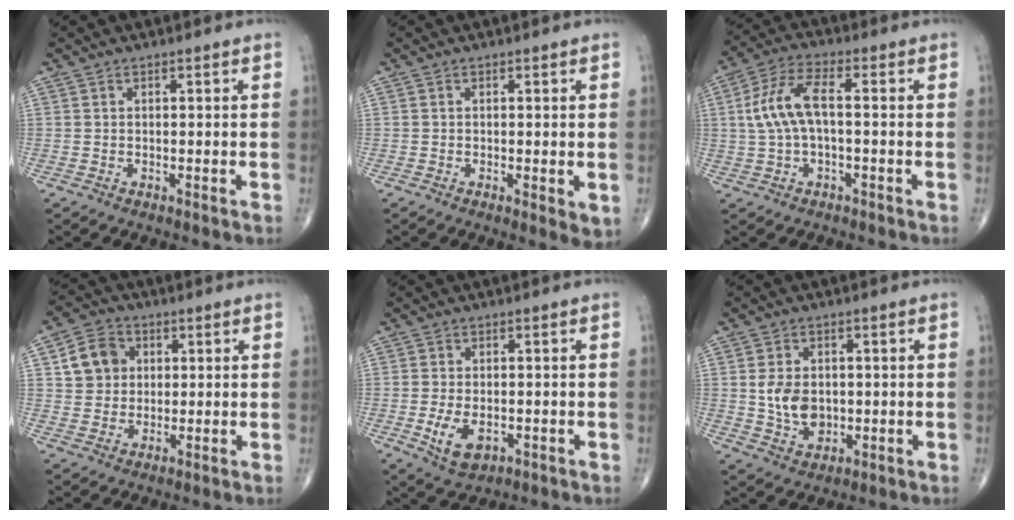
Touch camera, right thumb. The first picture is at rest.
{"total": 3.0, "force": [-0.3, 1.0, 2.8], "torque": [-0.043, -0.011, -0.007]}
{"total": 9.2, "force": [0.4, 3.9, 8.3], "torque": [-0.186, 0.030, 0.005]}
{"total": 8.0, "force": [1.9, 6.9, 3.5], "torque": [-0.036, 0.001, 0.030]}
{"total": 6.5, "force": [-1.7, 3.8, 5.0], "torque": [-0.087, -0.006, -0.022]}
{"total": 7.6, "force": [0.2, 5.4, 5.3], "torque": [-0.079, -0.007, 0.011]}